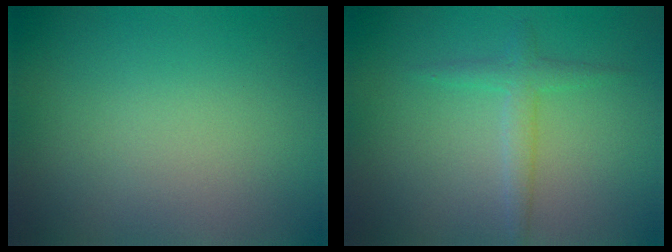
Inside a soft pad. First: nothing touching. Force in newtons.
{"total": 1.8, "press": 1.8, "slide": 0.1}